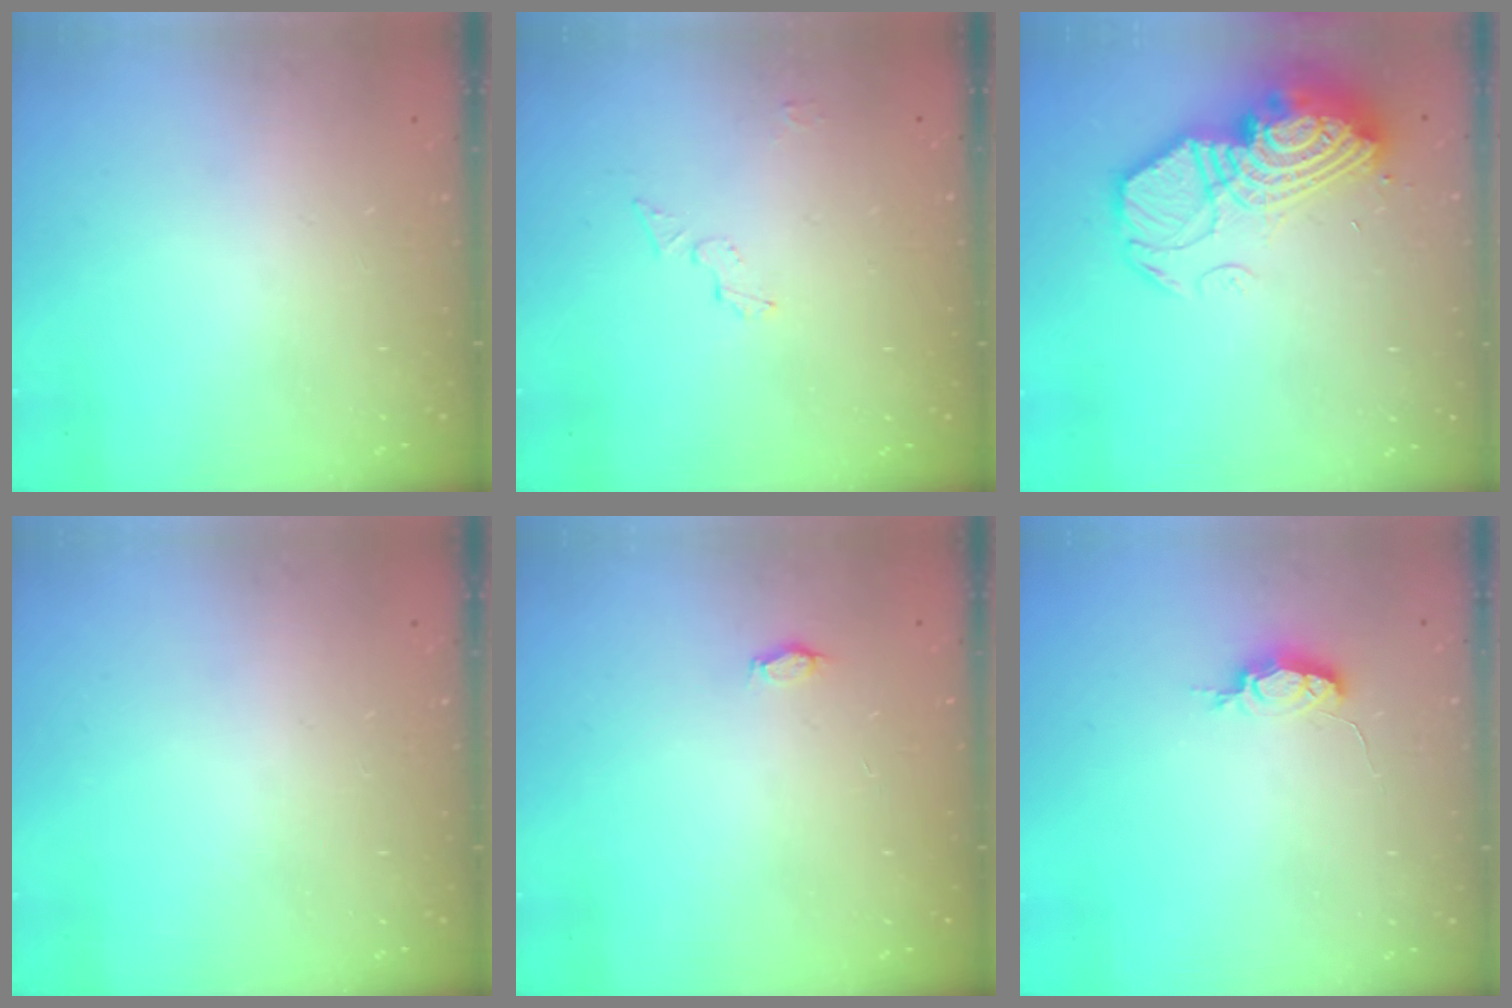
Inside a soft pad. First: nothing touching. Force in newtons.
{"total": 4.0, "press": 4.0, "slide": 0.1}
{"total": 18.5, "press": 18.4, "slide": 1.7}
{"total": 0.0}
{"total": 2.7, "press": 2.5, "slide": 1.1}
{"total": 6.3, "press": 6.2, "slide": 0.5}